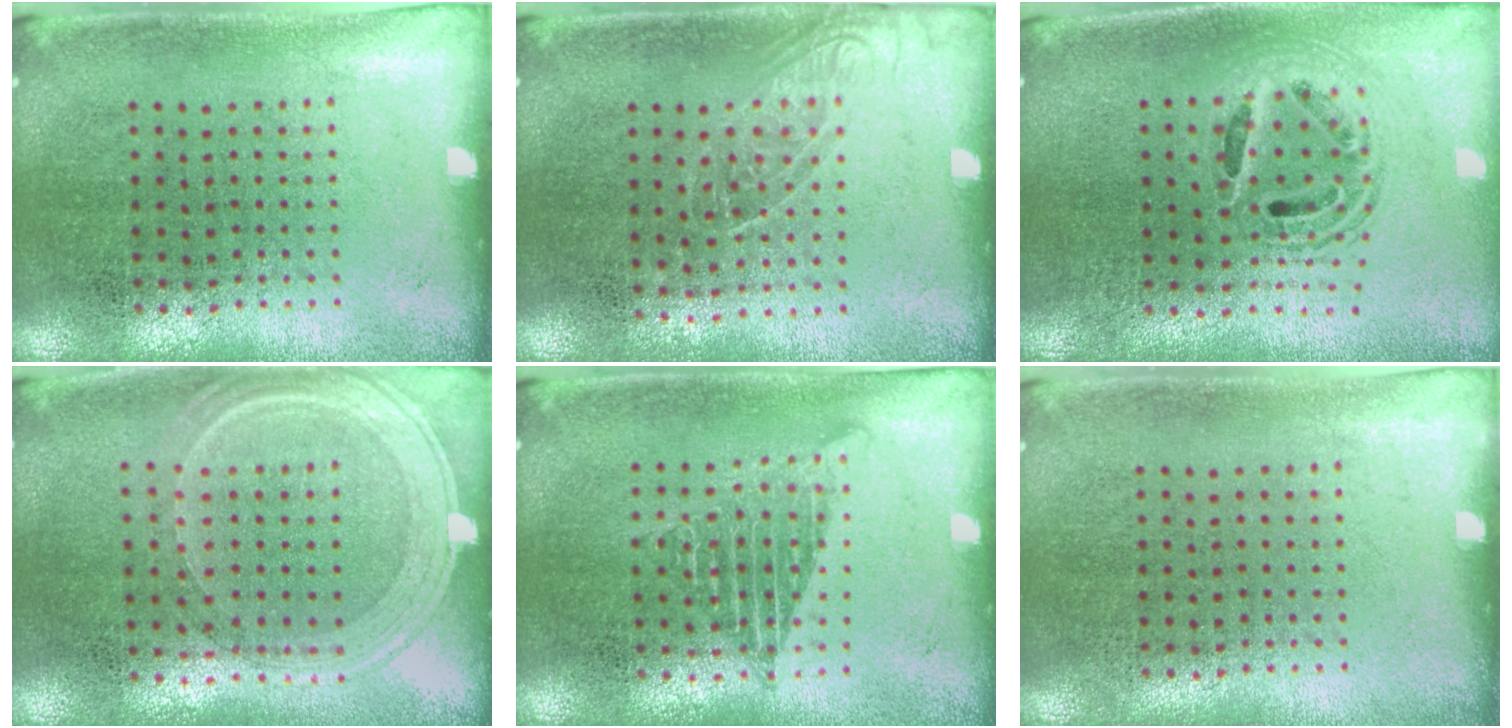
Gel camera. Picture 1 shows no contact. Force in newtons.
{"total": 1.1, "press": 1.0, "slide": 0.6}
{"total": 1.8, "press": 1.5, "slide": 1.1}
{"total": 1.2, "press": 1.1, "slide": 0.3}
{"total": 1.1, "press": 1.1, "slide": 0.1}
{"total": 0.0}